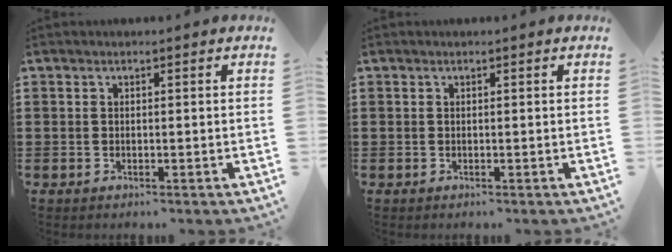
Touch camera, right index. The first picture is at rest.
{"total": 0.0}